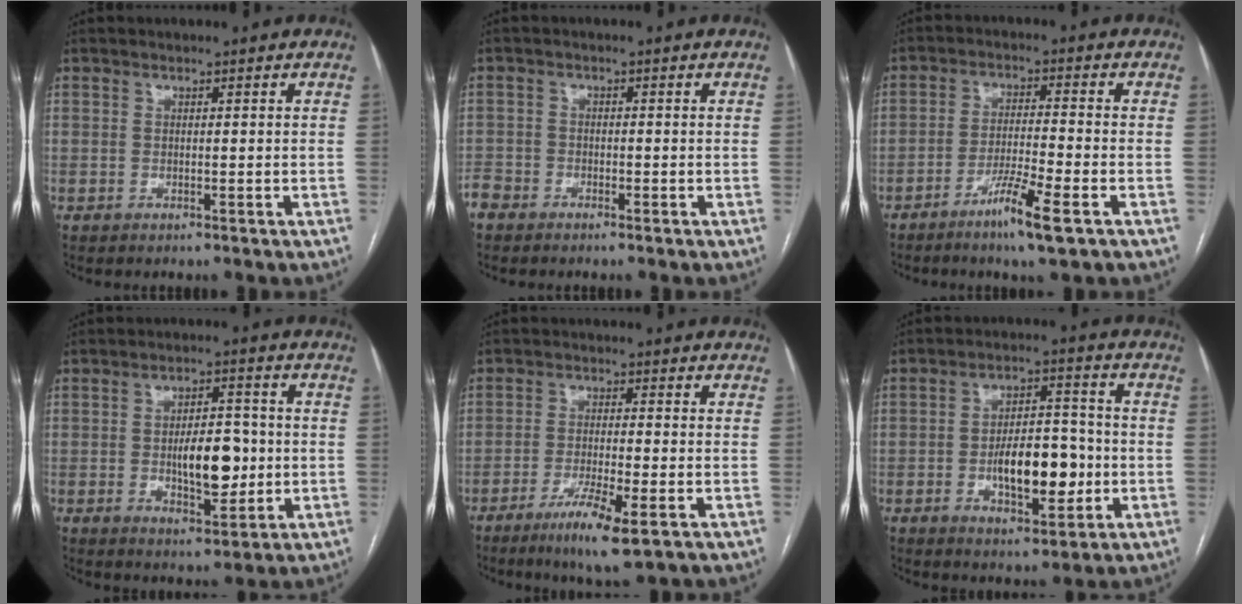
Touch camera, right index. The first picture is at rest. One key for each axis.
{"total": 3.1, "fx": -2.5, "fy": 1.8, "fz": 0.2, "tx": -0.006, "ty": 0.001, "tz": -0.054}
{"total": 7.3, "fx": -4.2, "fy": -0.1, "fz": 6.0, "tx": -0.110, "ty": -0.012, "tz": -0.075}
{"total": 8.7, "fx": -0.8, "fy": 3.6, "fz": 7.8, "tx": -0.126, "ty": 0.006, "tz": -0.007}
{"total": 7.7, "fx": -4.1, "fy": 0.2, "fz": 6.5, "tx": -0.121, "ty": -0.018, "tz": -0.070}
{"total": 10.8, "fx": -2.2, "fy": 4.5, "fz": 9.5, "tx": -0.157, "ty": 0.014, "tz": -0.031}